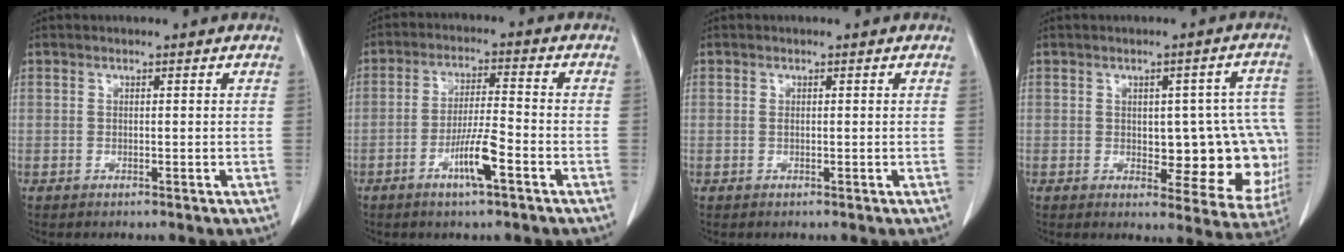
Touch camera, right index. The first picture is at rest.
{"total": 7.4, "force": [-3.5, 0.9, 6.4], "torque": [-0.125, 0.000, -0.060]}
{"total": 0.8, "force": [0.1, 0.6, 0.6], "torque": [-0.016, 0.003, 0.002]}
{"total": 18.0, "force": [-1.5, 7.6, 16.2], "torque": [-0.161, 0.028, 0.008]}